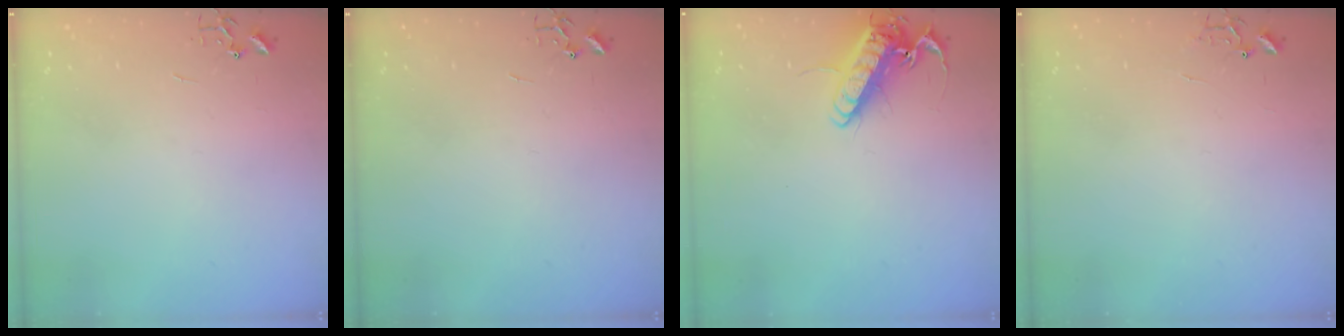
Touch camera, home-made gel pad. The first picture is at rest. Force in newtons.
{"total": 0.0}
{"total": 15.2, "press": 15.0, "slide": 2.4}
{"total": 6.4, "press": 6.4, "slide": 0.6}